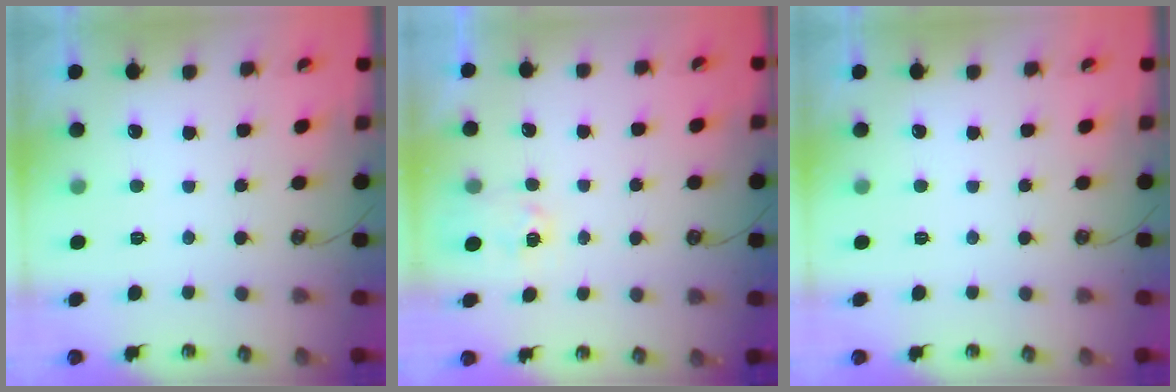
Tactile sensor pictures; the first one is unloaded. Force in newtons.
{"total": 2.6, "press": 2.6, "slide": 0.4}
{"total": 0.0}